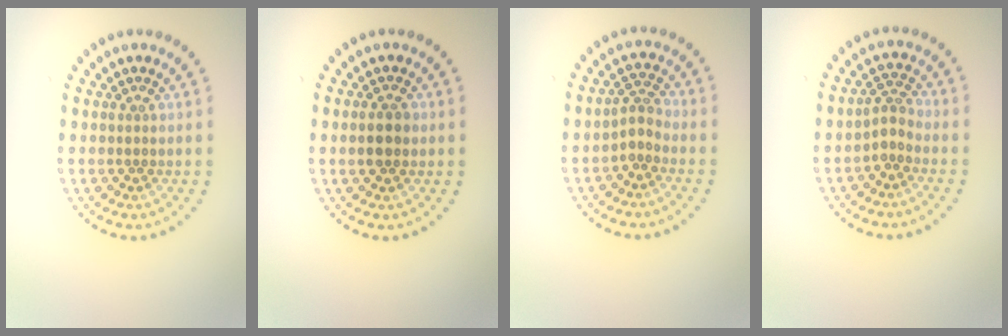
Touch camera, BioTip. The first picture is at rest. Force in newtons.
{"total": 2.3, "press": 2.3, "slide": 0.0}
{"total": 1.7, "press": 1.3, "slide": 1.1}
{"total": 1.7, "press": 1.3, "slide": 1.1}